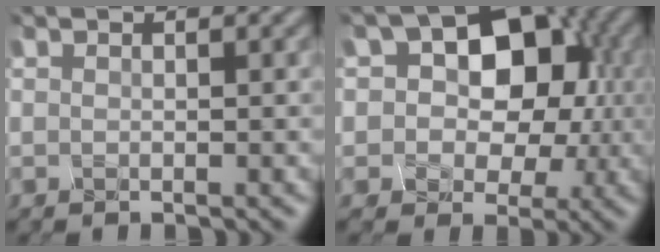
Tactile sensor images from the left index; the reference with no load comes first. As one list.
[{"total": 10.4, "force": [1.2, 7.5, 7.0], "torque": [-0.077, 0.019, -0.010]}]